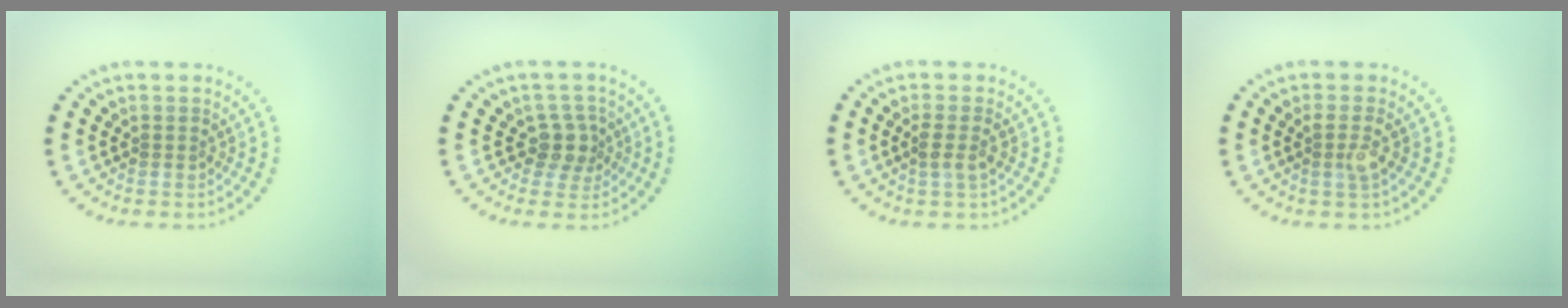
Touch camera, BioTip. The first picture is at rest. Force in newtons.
{"total": 2.5, "press": 2.0, "slide": 1.5}
{"total": 1.5, "press": 1.2, "slide": 0.9}
{"total": 1.6, "press": 1.3, "slide": 1.0}